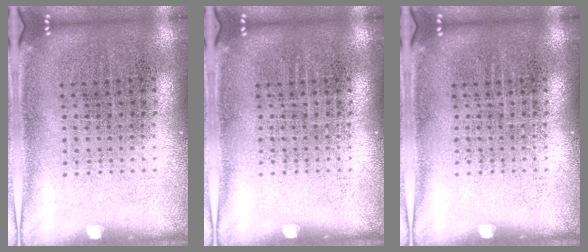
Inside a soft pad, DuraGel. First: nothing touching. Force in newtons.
{"total": 0.0}
{"total": 0.0}